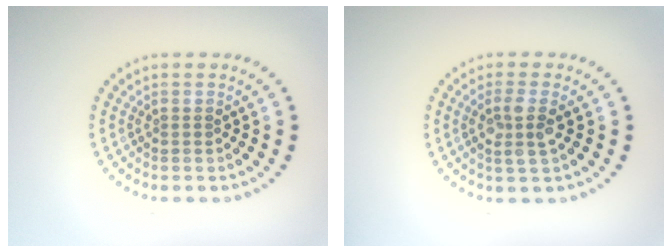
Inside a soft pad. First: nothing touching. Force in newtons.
{"total": 2.5, "press": 2.2, "slide": 1.1}